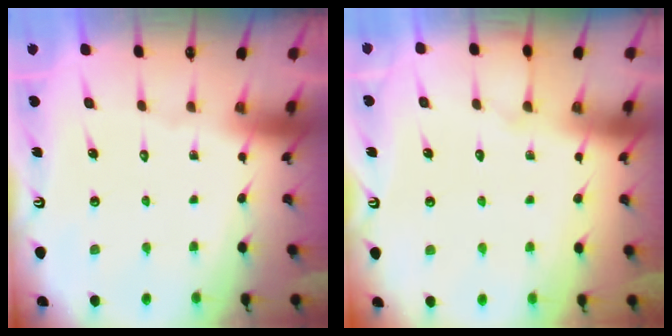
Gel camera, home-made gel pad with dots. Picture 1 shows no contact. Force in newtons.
{"total": 3.5, "press": 3.5, "slide": 0.5}